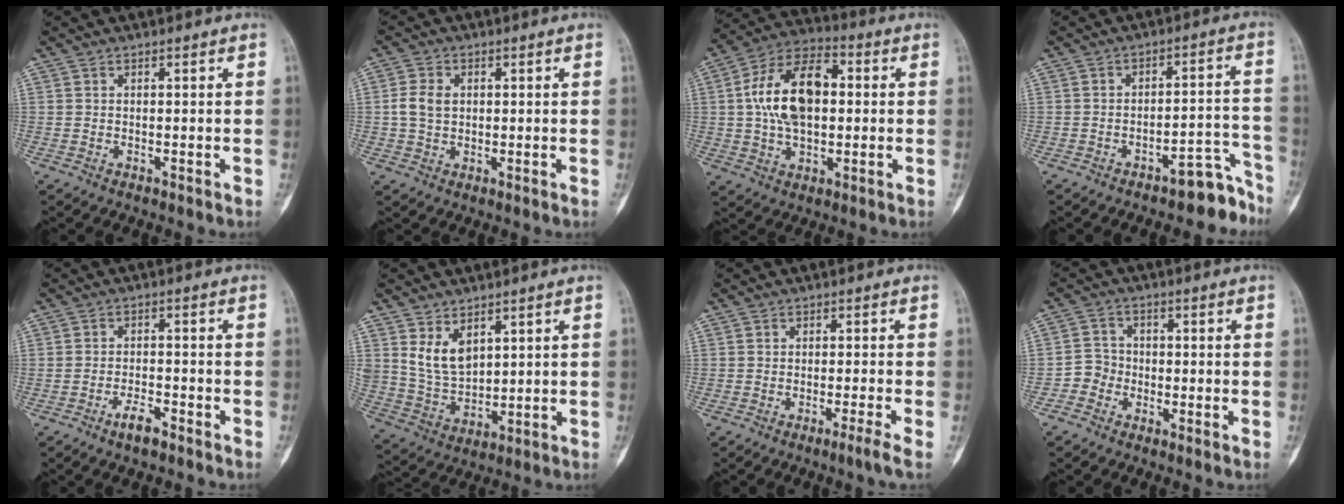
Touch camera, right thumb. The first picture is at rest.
{"total": 4.5, "force": [0.4, 3.4, 2.9], "torque": [-0.056, 0.005, 0.007]}
{"total": 16.1, "force": [1.5, 9.5, 13.0], "torque": [-0.214, 0.024, 0.018]}
{"total": 7.5, "force": [-6.3, 2.5, 3.3], "torque": [-0.007, 0.092, -0.087]}
{"total": 3.6, "force": [-2.5, 1.1, 2.3], "torque": [-0.045, 0.016, -0.046]}
{"total": 7.7, "force": [3.7, 4.8, 4.8], "torque": [-0.075, -0.026, 0.090]}
{"total": 2.5, "force": [-1.5, -1.0, 1.8], "torque": [-0.043, 0.003, -0.030]}
{"total": 3.7, "force": [-1.8, 3.2, 0.5], "torque": [0.012, 0.015, -0.048]}